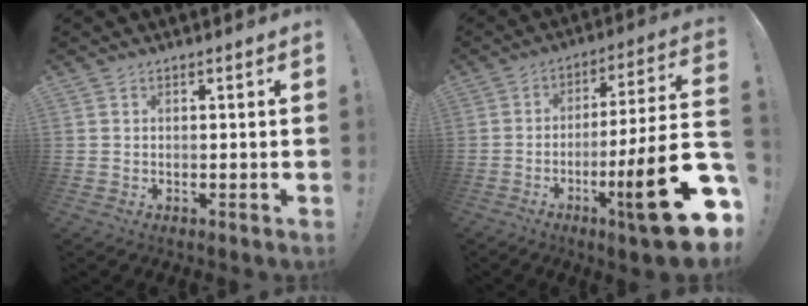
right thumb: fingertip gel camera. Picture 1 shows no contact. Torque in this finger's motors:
{"motor_torque": [2.56, 2.45, 1.46, -1.31, 0.55]}